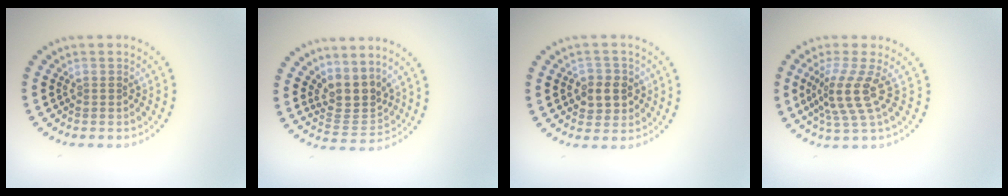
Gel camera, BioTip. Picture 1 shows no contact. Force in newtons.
{"total": 3.3, "press": 2.4, "slide": 2.2}
{"total": 2.8, "press": 2.7, "slide": 0.8}
{"total": 3.7, "press": 2.7, "slide": 2.5}